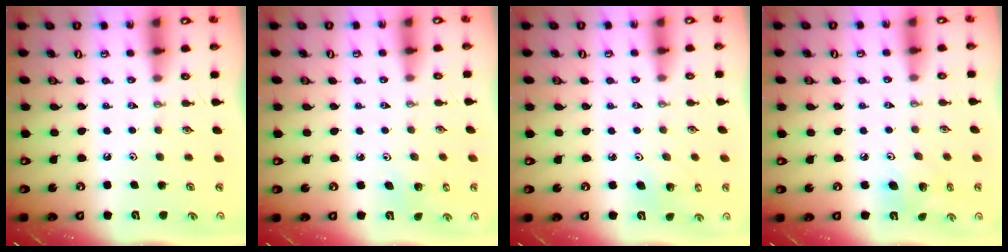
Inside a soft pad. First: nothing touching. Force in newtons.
{"total": 2.2, "press": 2.2, "slide": 0.2}
{"total": 3.2, "press": 3.1, "slide": 0.8}
{"total": 7.2, "press": 7.0, "slide": 1.9}